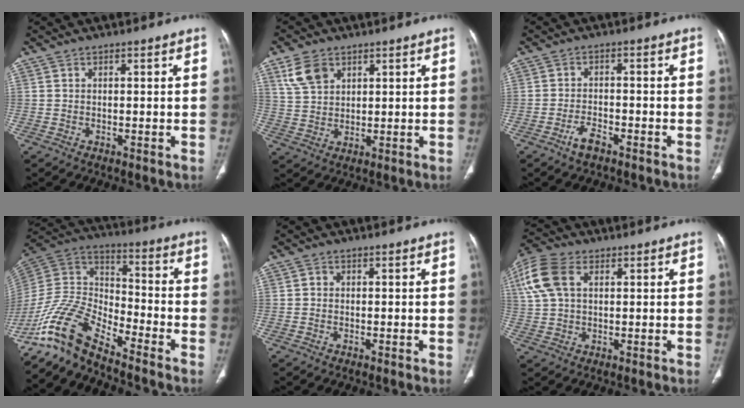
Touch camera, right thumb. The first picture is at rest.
{"total": 6.5, "force": [3.5, 4.3, 3.4], "torque": [-0.054, -0.009, 0.075]}
{"total": 3.5, "force": [-2.5, 1.2, 2.1], "torque": [-0.044, 0.016, -0.044]}
{"total": 13.1, "force": [-11.3, 3.3, 5.8], "torque": [-0.121, 0.085, -0.228]}
{"total": 0.7, "force": [-0.1, 0.7, 0.3], "torque": [0.001, 0.002, -0.004]}
{"total": 11.9, "force": [3.9, 7.7, 8.3], "torque": [-0.206, 0.018, 0.074]}